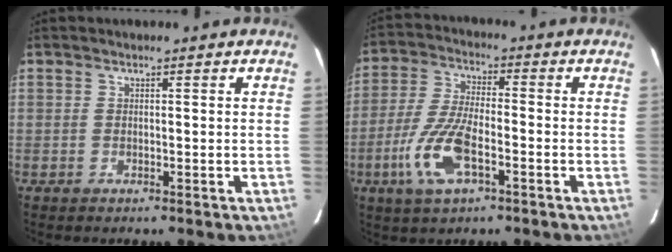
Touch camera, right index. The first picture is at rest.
{"total": 11.2, "force": [-4.6, 3.9, 9.5], "torque": [-0.207, -0.004, -0.089]}